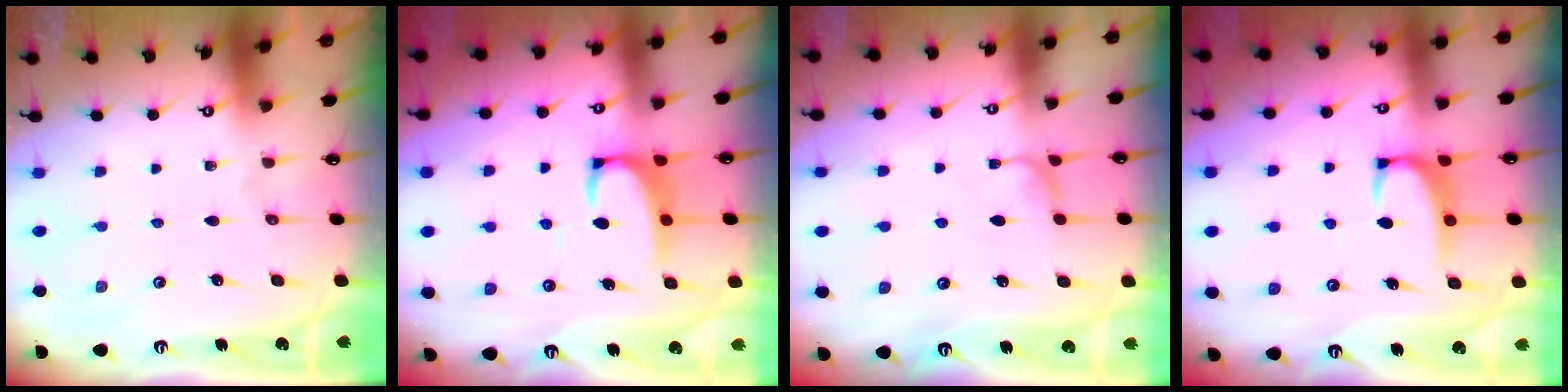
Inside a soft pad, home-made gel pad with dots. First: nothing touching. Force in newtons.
{"total": 3.5, "press": 3.4, "slide": 0.8}
{"total": 2.3, "press": 2.3, "slide": 0.4}
{"total": 2.3, "press": 2.2, "slide": 0.6}